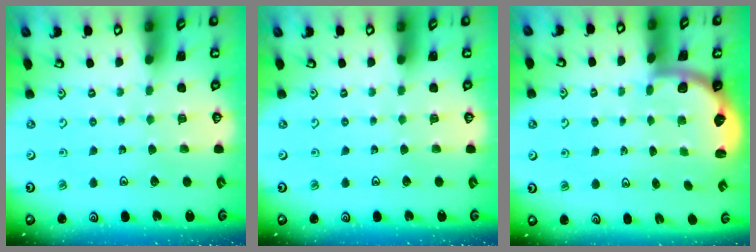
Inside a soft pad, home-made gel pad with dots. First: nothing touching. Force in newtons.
{"total": 0.0}
{"total": 2.4, "press": 1.9, "slide": 1.4}